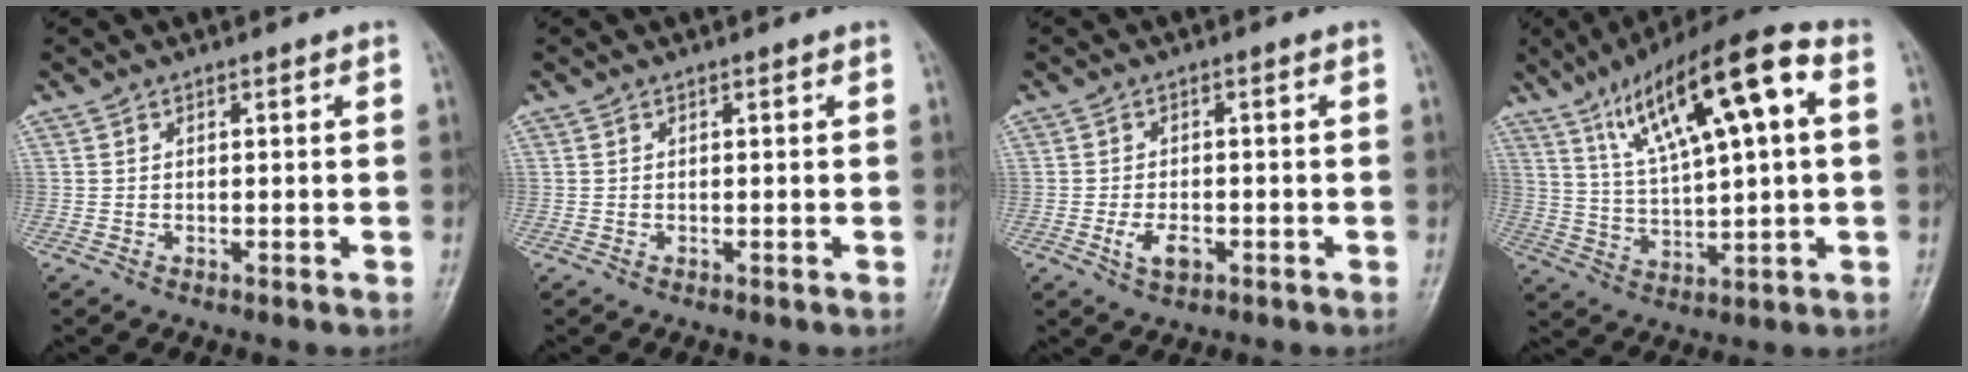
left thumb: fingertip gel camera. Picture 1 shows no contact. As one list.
[{"total": 0.0}, {"total": 4.1, "force": [-1.6, 2.3, 3.1], "torque": [-0.055, 0.006, -0.024]}, {"total": 19.1, "force": [6.9, 5.2, 17.0], "torque": [-0.274, 0.013, 0.118]}]